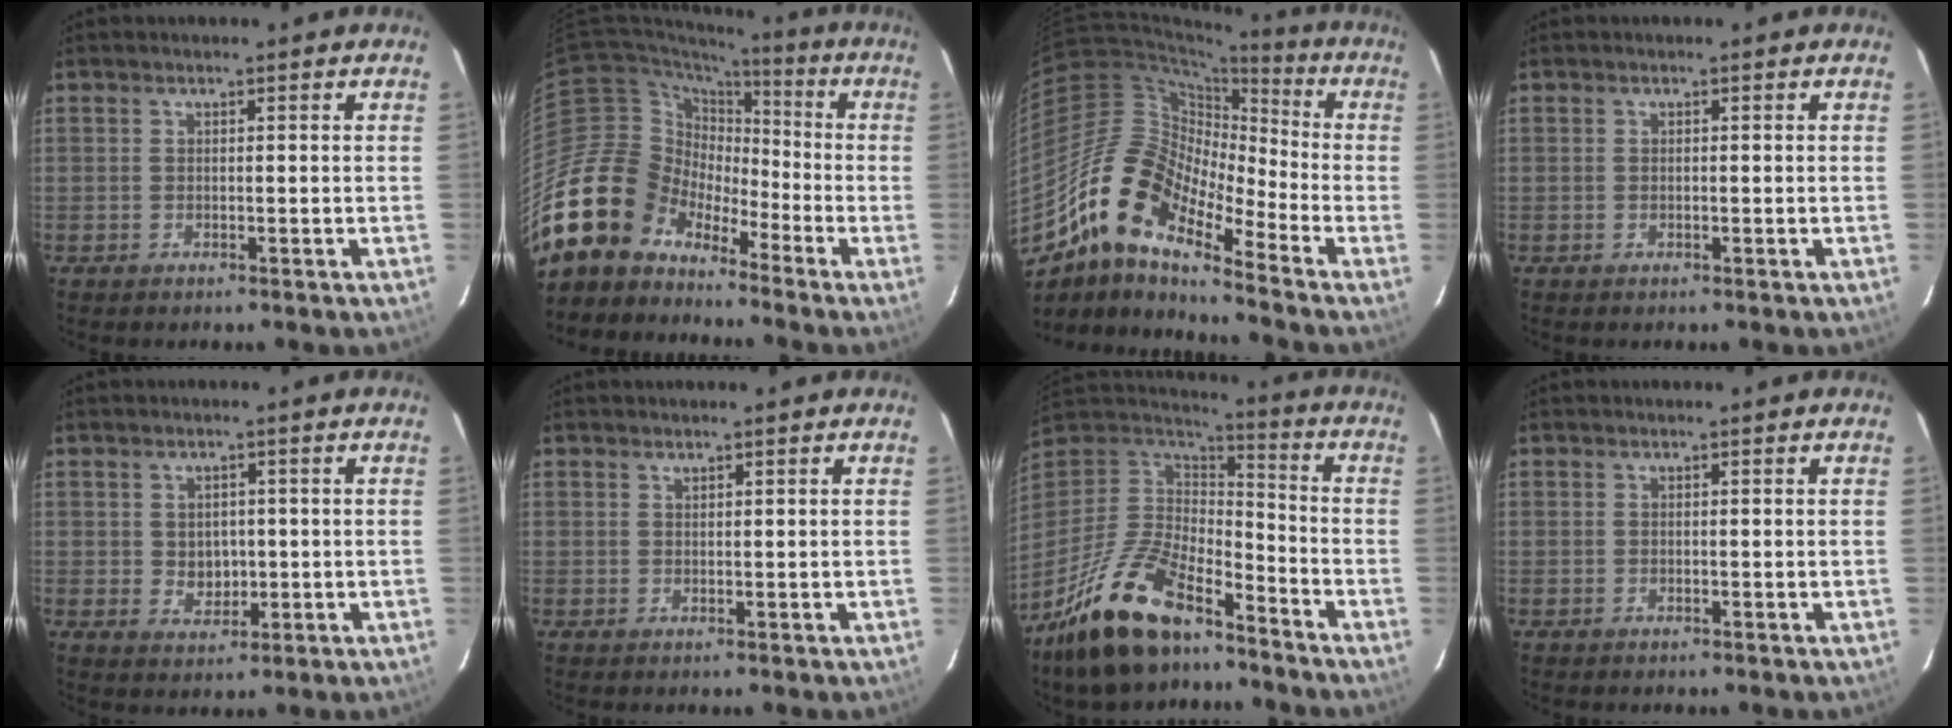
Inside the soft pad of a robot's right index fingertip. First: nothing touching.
{"total": 17.0, "force": [-12.5, 10.5, 4.7], "torque": [-0.105, 0.025, -0.233]}
{"total": 15.8, "force": [-10.4, 5.0, 10.7], "torque": [-0.173, 0.001, -0.215]}
{"total": 0.0}
{"total": 4.0, "force": [0.0, 3.5, 2.0], "torque": [-0.032, 0.000, 0.007]}
{"total": 0.6, "force": [0.6, 0.2, 0.1], "torque": [-0.002, 0.001, 0.011]}
{"total": 20.8, "force": [-14.8, 8.1, 12.2], "torque": [-0.256, -0.018, -0.266]}
{"total": 0.0}